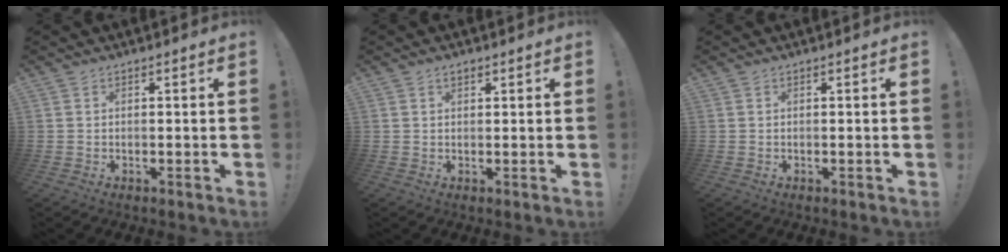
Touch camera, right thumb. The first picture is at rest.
{"total": 1.4, "force": [0.9, 0.8, 0.7], "torque": [-0.012, 0.000, 0.017]}
{"total": 0.0}